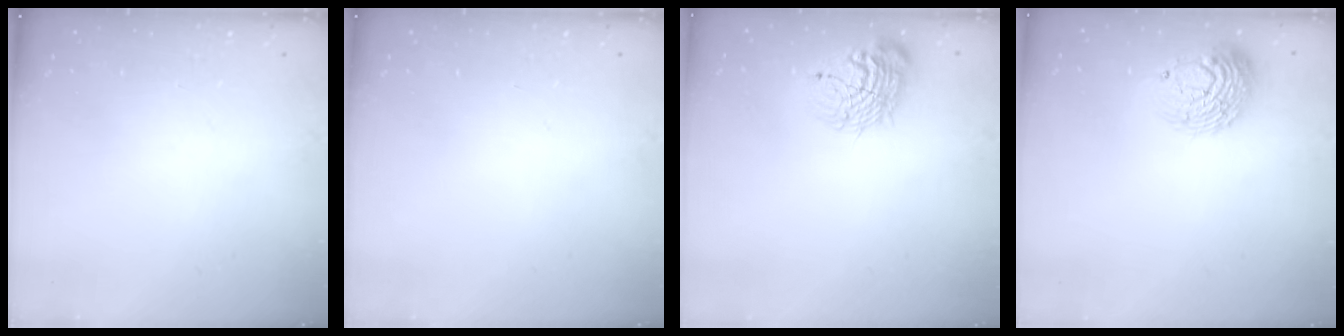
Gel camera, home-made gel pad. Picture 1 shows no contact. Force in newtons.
{"total": 0.0}
{"total": 13.2, "press": 13.1, "slide": 1.5}
{"total": 12.1, "press": 12.1, "slide": 0.9}